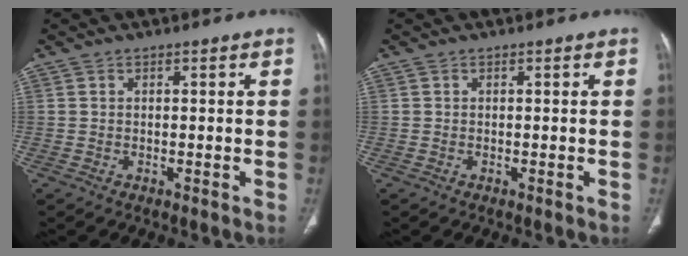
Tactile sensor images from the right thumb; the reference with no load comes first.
{"total": 0.0}